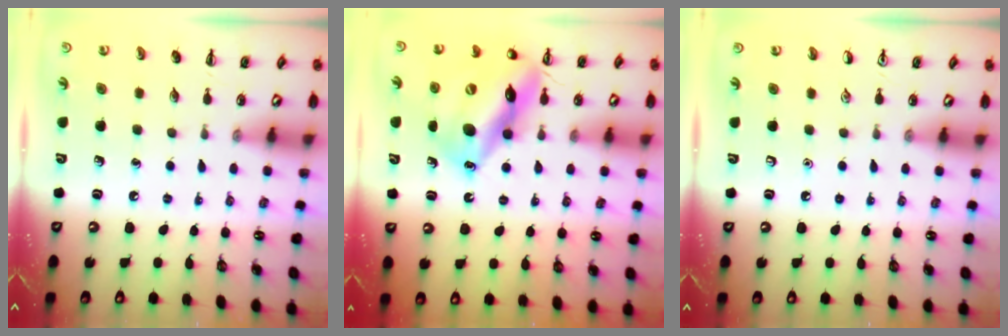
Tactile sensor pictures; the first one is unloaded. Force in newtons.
{"total": 16.5, "press": 16.3, "slide": 2.7}
{"total": 0.0}